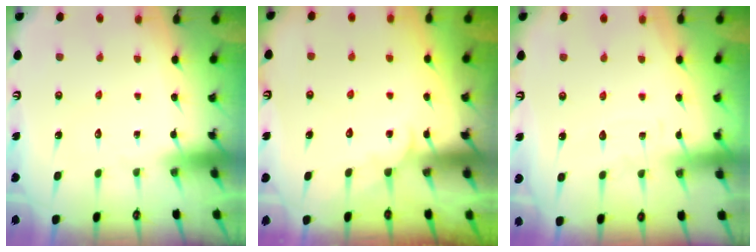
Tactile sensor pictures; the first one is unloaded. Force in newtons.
{"total": 3.1, "press": 3.1, "slide": 0.4}
{"total": 4.3, "press": 4.3, "slide": 0.3}